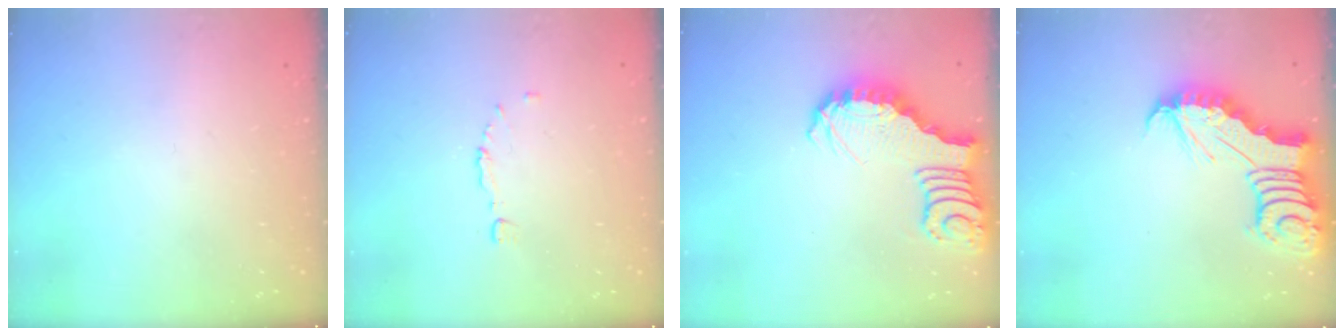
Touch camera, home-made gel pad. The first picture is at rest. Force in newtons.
{"total": 4.2, "press": 4.2, "slide": 0.5}
{"total": 3.5, "press": 3.4, "slide": 0.6}
{"total": 6.8, "press": 6.8, "slide": 0.9}